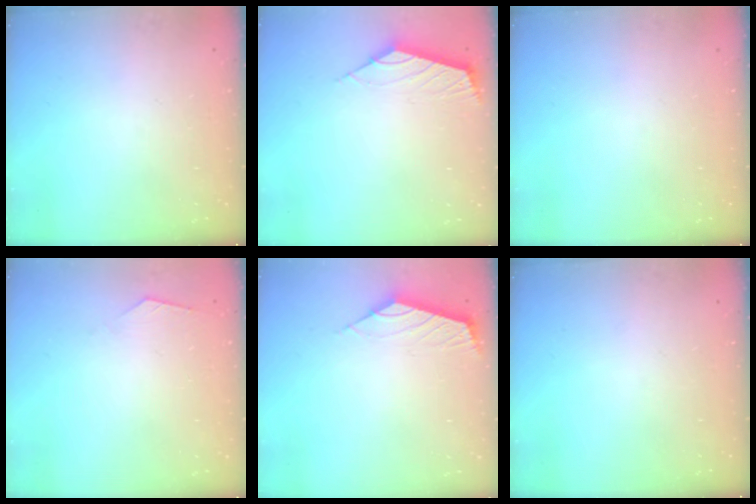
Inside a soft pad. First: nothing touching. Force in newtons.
{"total": 2.5, "press": 2.4, "slide": 0.7}
{"total": 0.0}
{"total": 1.1, "press": 1.1, "slide": 0.3}
{"total": 2.4, "press": 2.3, "slide": 0.6}
{"total": 0.0}